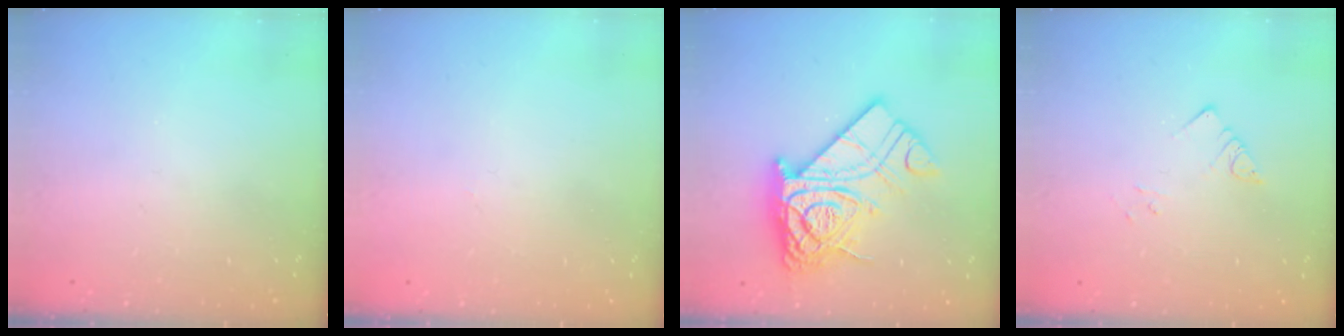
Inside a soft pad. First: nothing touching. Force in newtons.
{"total": 0.0}
{"total": 19.9, "press": 19.8, "slide": 2.2}
{"total": 2.9, "press": 2.9, "slide": 0.4}